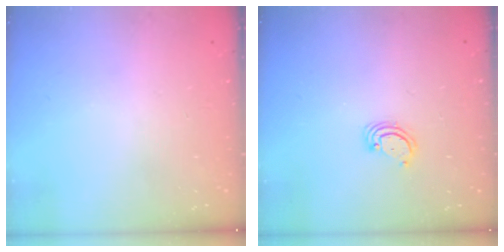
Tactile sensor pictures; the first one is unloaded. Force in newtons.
{"total": 3.0, "press": 3.0, "slide": 0.3}